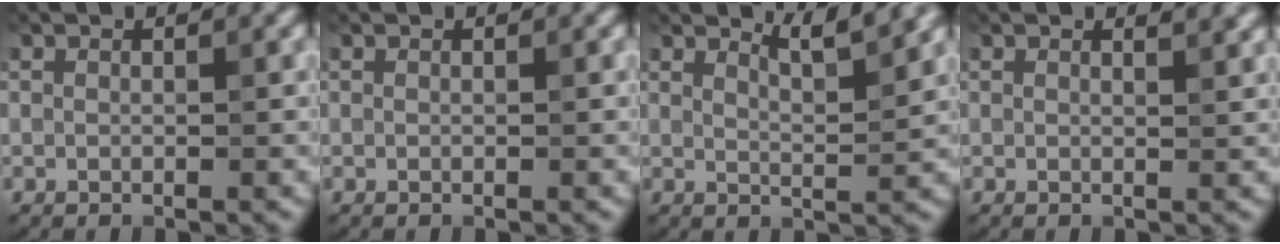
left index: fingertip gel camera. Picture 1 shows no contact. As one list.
[{"total": 0.0}, {"total": 2.9, "force": [2.4, 0.4, 1.5], "torque": [-0.015, -0.002, 0.037]}, {"total": 1.5, "force": [1.3, 0.4, 0.7], "torque": [-0.005, 0.002, 0.013]}]